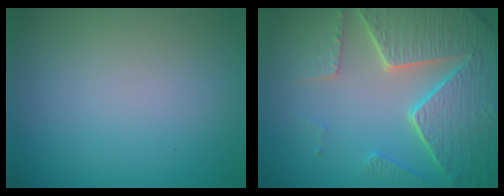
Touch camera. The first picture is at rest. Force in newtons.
{"total": 8.3, "press": 5.9, "slide": 5.8}